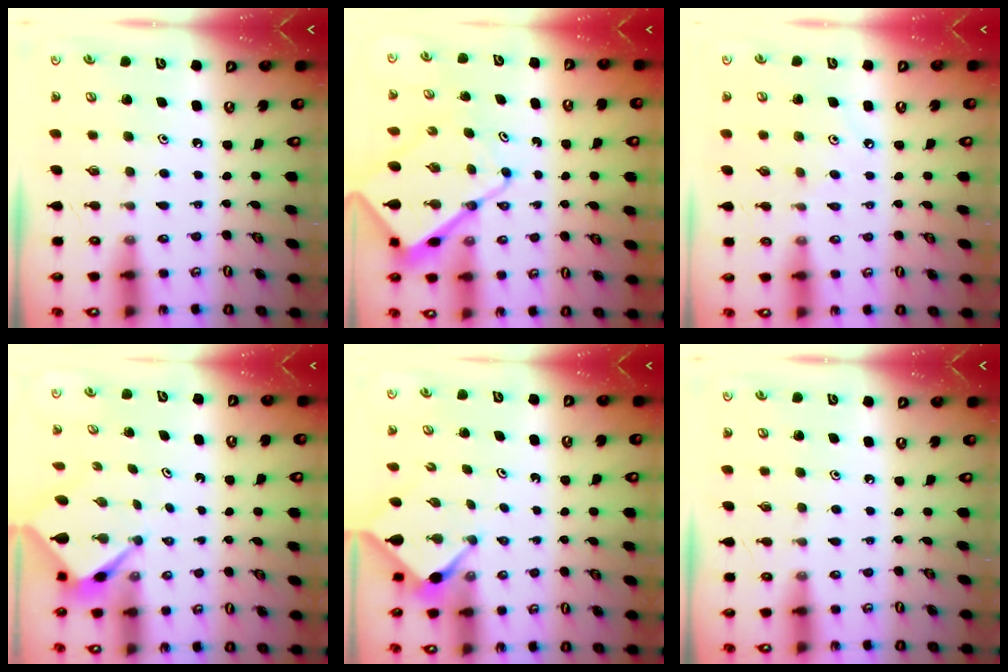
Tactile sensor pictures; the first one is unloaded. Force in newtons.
{"total": 11.2, "press": 11.1, "slide": 1.2}
{"total": 3.1, "press": 3.1, "slide": 0.4}
{"total": 2.5, "press": 2.5, "slide": 0.1}
{"total": 2.9, "press": 2.9, "slide": 0.4}
{"total": 0.0}